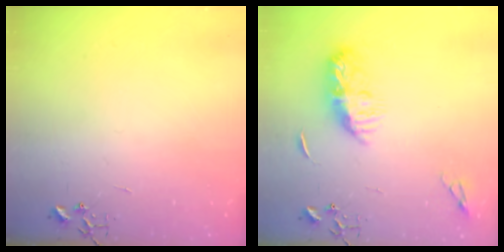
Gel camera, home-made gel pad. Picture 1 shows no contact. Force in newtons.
{"total": 9.8, "press": 9.8, "slide": 0.5}